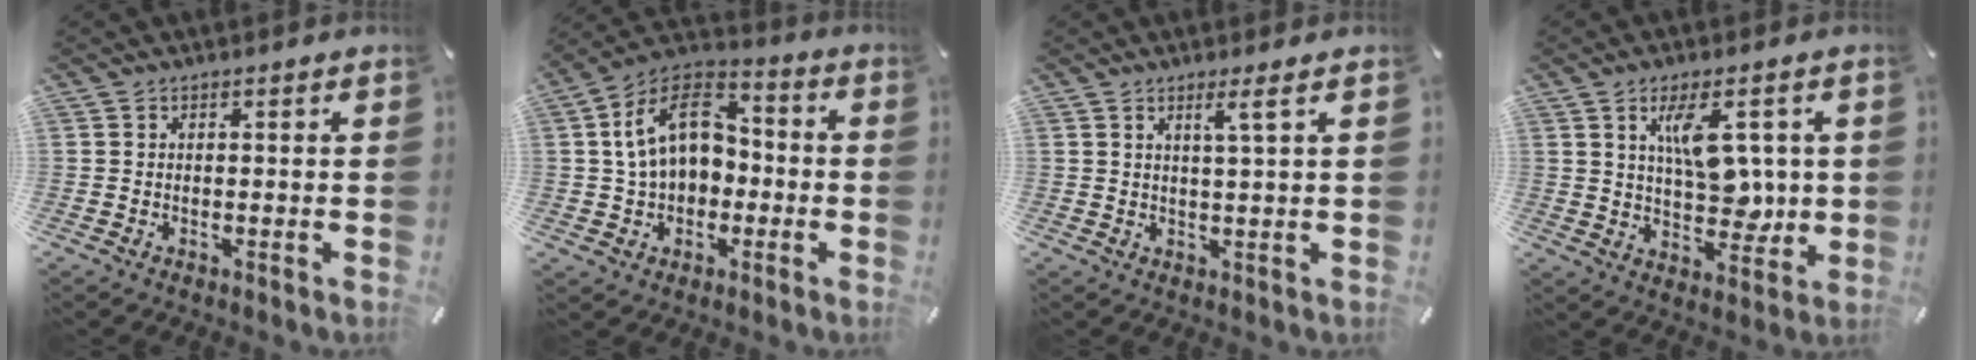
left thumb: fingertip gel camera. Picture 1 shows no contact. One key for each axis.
{"total": 14.6, "fx": 1.4, "fy": 11.1, "fz": 9.4, "tx": -0.184, "ty": 0.012, "tz": 0.024}
{"total": 3.9, "fx": 2.0, "fy": -0.3, "fz": 3.3, "tx": -0.068, "ty": -0.004, "tz": 0.033}
{"total": 11.6, "fx": 3.4, "fy": 6.6, "fz": 8.9, "tx": -0.130, "ty": -0.004, "tz": 0.060}